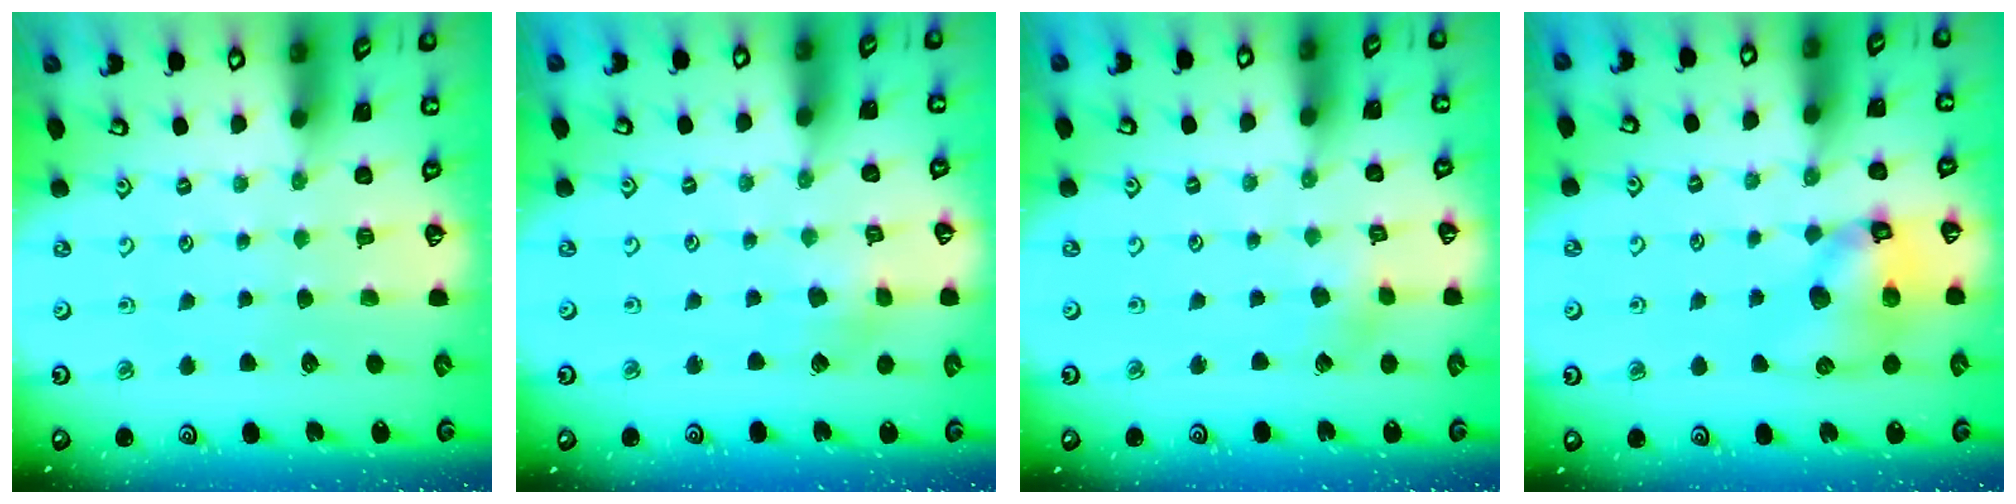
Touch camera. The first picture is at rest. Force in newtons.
{"total": 2.9, "press": 2.9, "slide": 0.6}
{"total": 3.2, "press": 3.2, "slide": 0.3}
{"total": 11.6, "press": 11.5, "slide": 1.6}